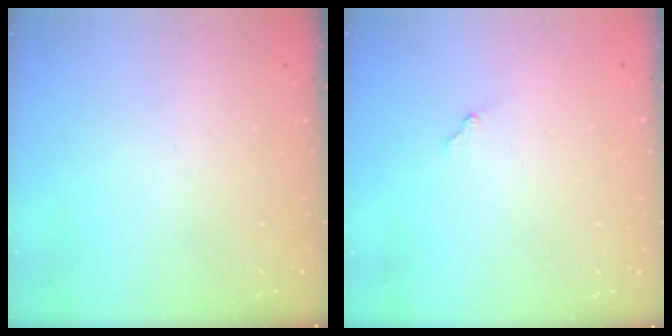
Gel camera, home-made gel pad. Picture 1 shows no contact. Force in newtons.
{"total": 4.8, "press": 4.7, "slide": 0.2}